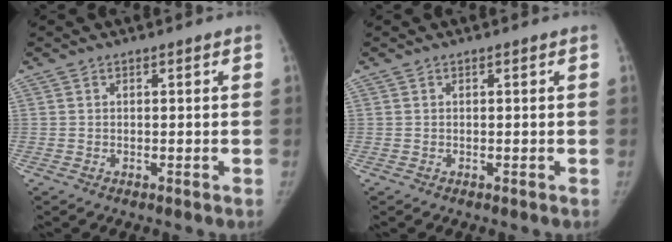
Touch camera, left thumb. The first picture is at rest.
{"total": 0.0}